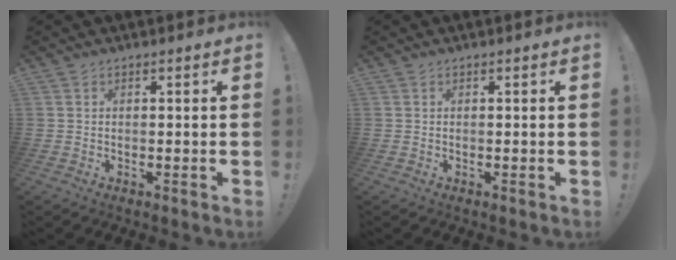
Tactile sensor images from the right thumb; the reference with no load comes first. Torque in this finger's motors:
{"motor_torque": [-0.01, 0.01, -0.01, -0.01, 0.00]}